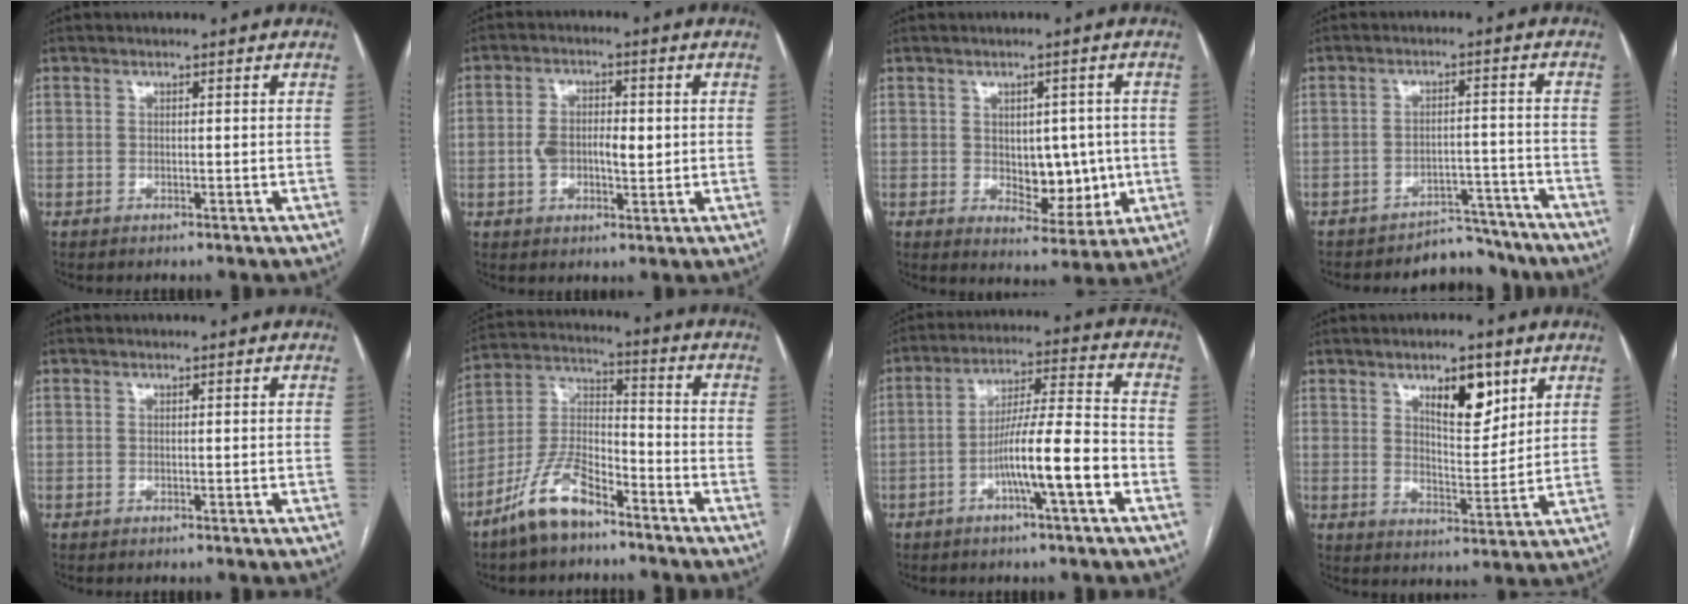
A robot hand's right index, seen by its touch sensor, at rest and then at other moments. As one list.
[{"total": 6.4, "force": [-0.1, 3.5, 5.4], "torque": [-0.098, 0.017, 0.001]}, {"total": 7.5, "force": [-0.2, 4.5, 6.1], "torque": [-0.069, 0.003, 0.011]}, {"total": 8.2, "force": [-7.8, 2.5, -0.3], "torque": [0.024, 0.035, -0.103]}, {"total": 0.0}, {"total": 11.0, "force": [-8.0, 3.8, 6.6], "torque": [-0.144, 0.006, -0.155]}, {"total": 10.9, "force": [-4.2, 0.2, 10.1], "torque": [-0.176, 0.012, -0.072]}, {"total": 8.0, "force": [4.4, 2.8, 6.1], "torque": [-0.096, -0.004, 0.073]}]